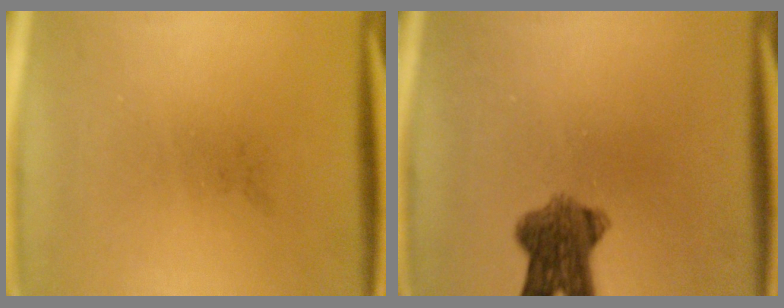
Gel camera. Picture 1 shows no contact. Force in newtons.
{"total": 7.2}